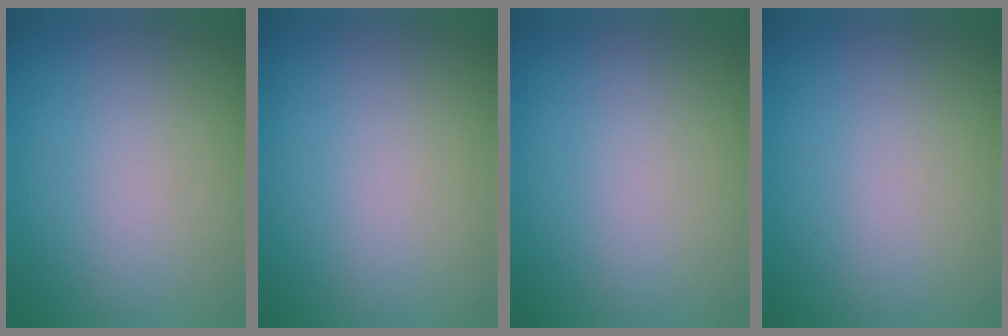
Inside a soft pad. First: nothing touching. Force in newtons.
{"total": 0.0}
{"total": 0.0}
{"total": 0.0}